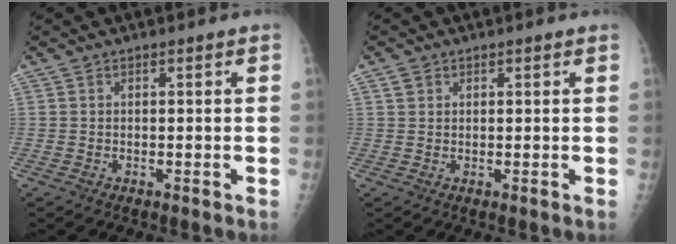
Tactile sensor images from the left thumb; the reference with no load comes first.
{"total": 1.4, "force": [0.7, 1.1, 0.4], "torque": [0.001, -0.002, 0.011]}